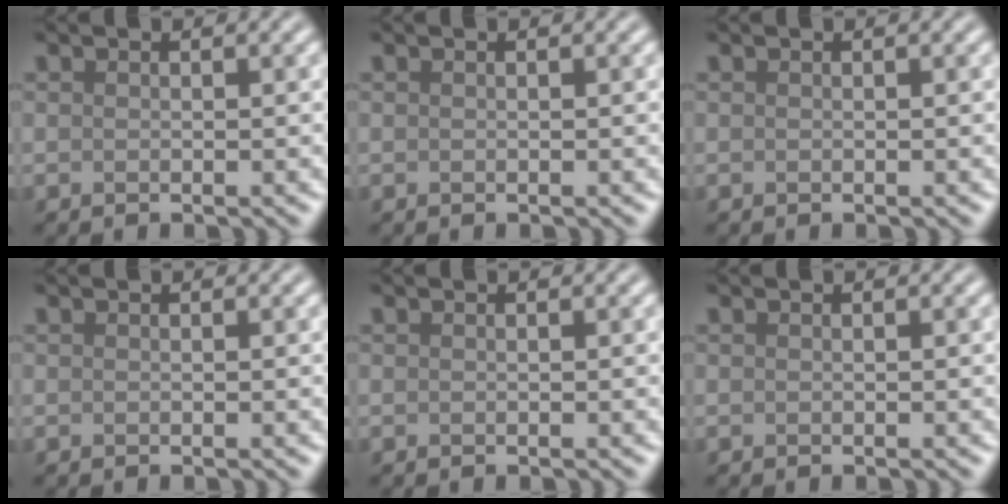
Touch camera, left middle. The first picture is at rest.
{"total": 0.0}
{"total": 0.0}
{"total": 0.0}
{"total": 0.0}
{"total": 0.0}